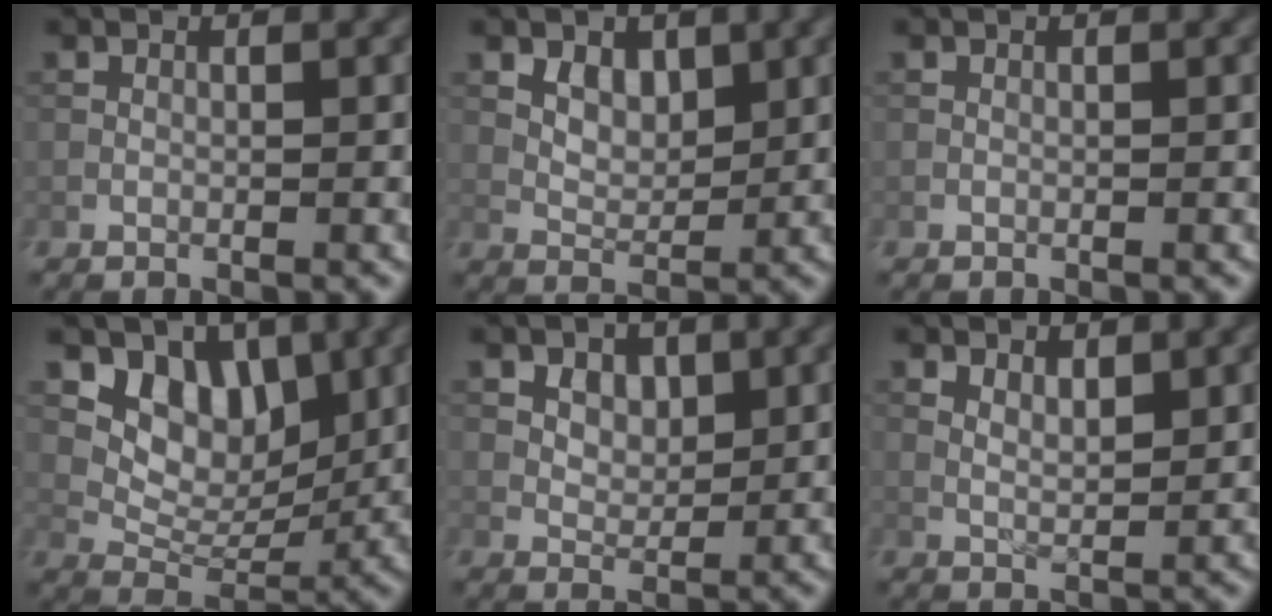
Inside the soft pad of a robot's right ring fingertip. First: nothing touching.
{"total": 2.3, "force": [0.9, 1.7, 1.3], "torque": [-0.025, -0.009, 0.024]}
{"total": 0.0}
{"total": 6.1, "force": [2.4, 4.3, 3.5], "torque": [-0.055, -0.015, 0.044]}
{"total": 2.4, "force": [1.0, 1.9, 1.1], "torque": [-0.023, -0.016, 0.035]}
{"total": 1.9, "force": [1.0, 0.9, 1.4], "torque": [-0.027, -0.005, 0.024]}